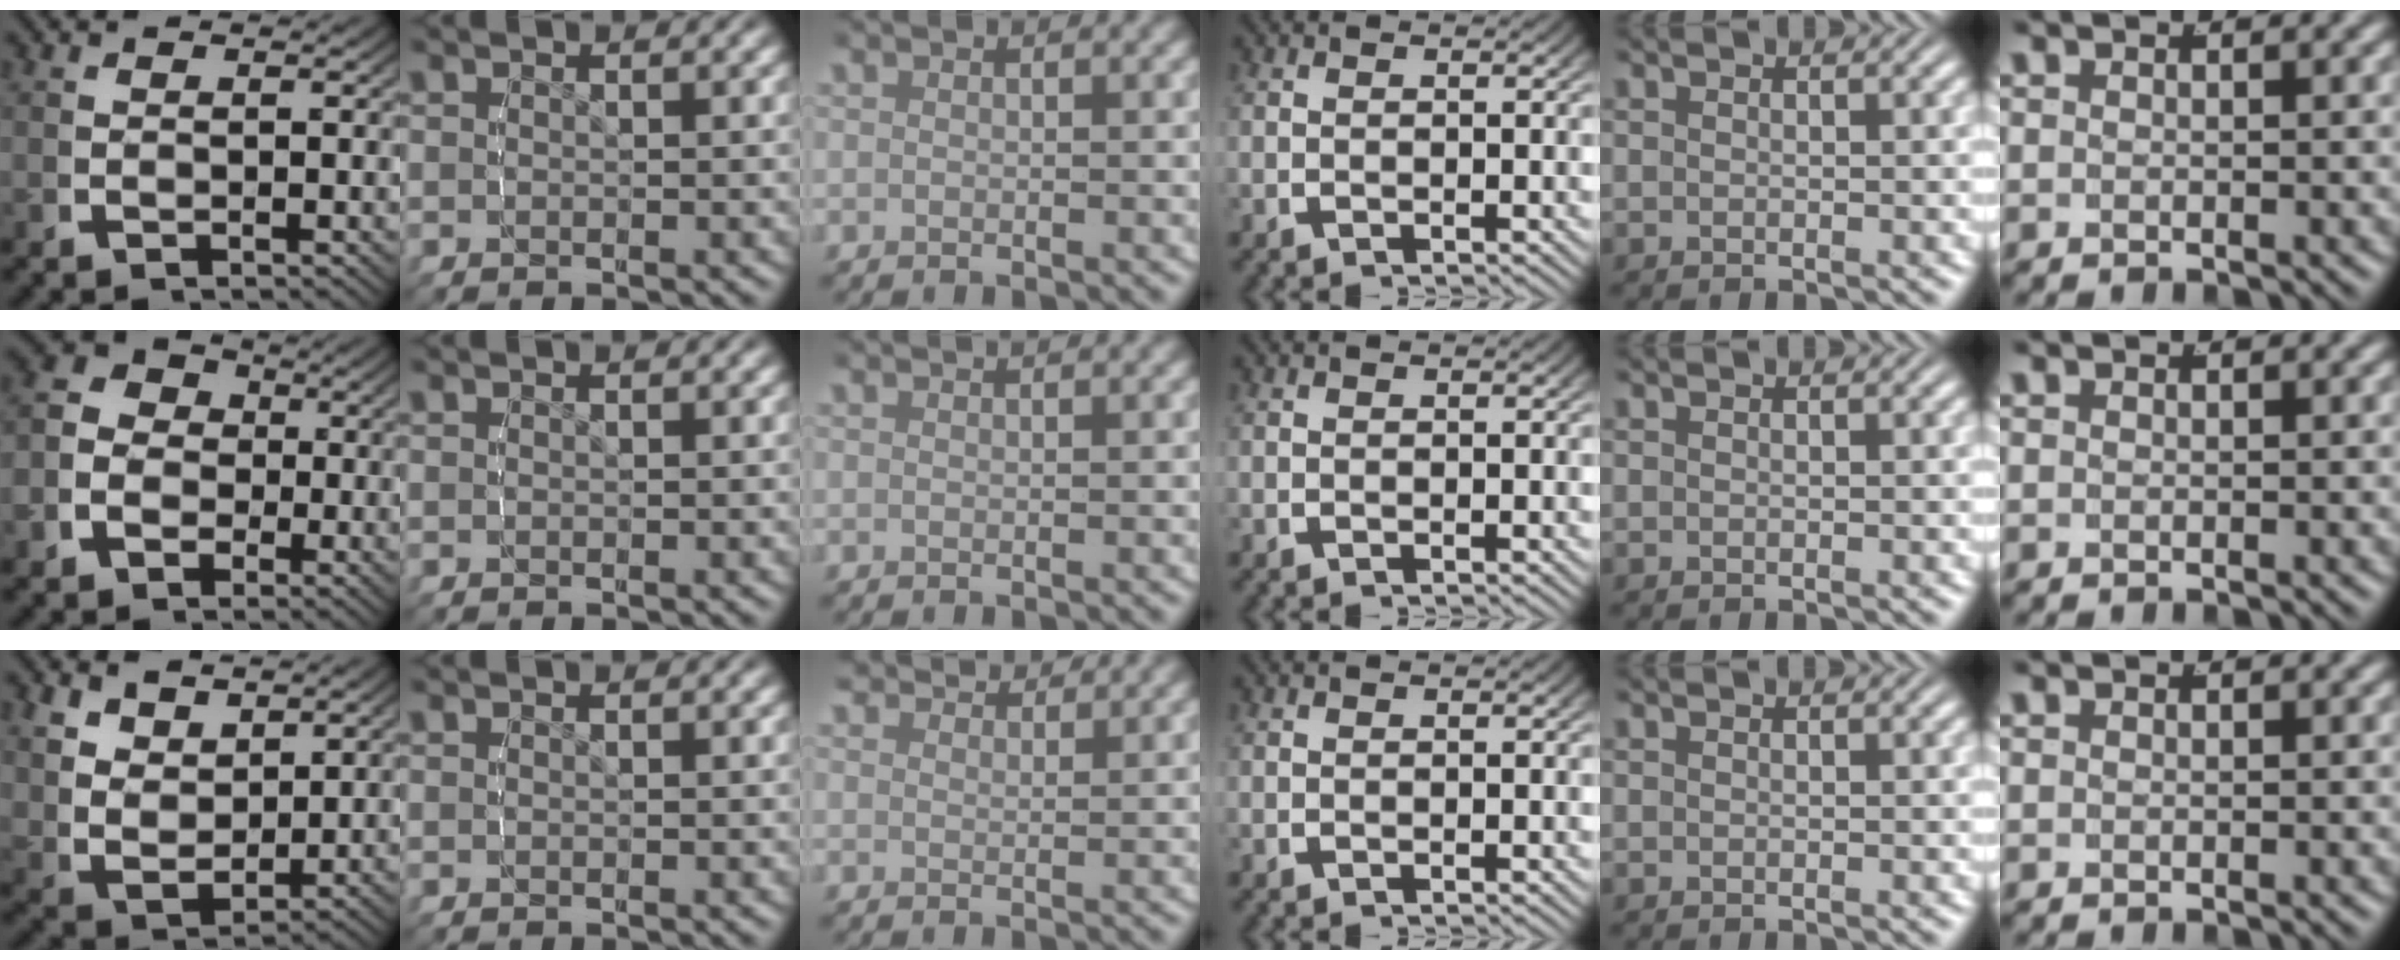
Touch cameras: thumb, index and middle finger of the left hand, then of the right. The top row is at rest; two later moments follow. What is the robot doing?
{"motion": "lift_and_place", "object": "air blower"}